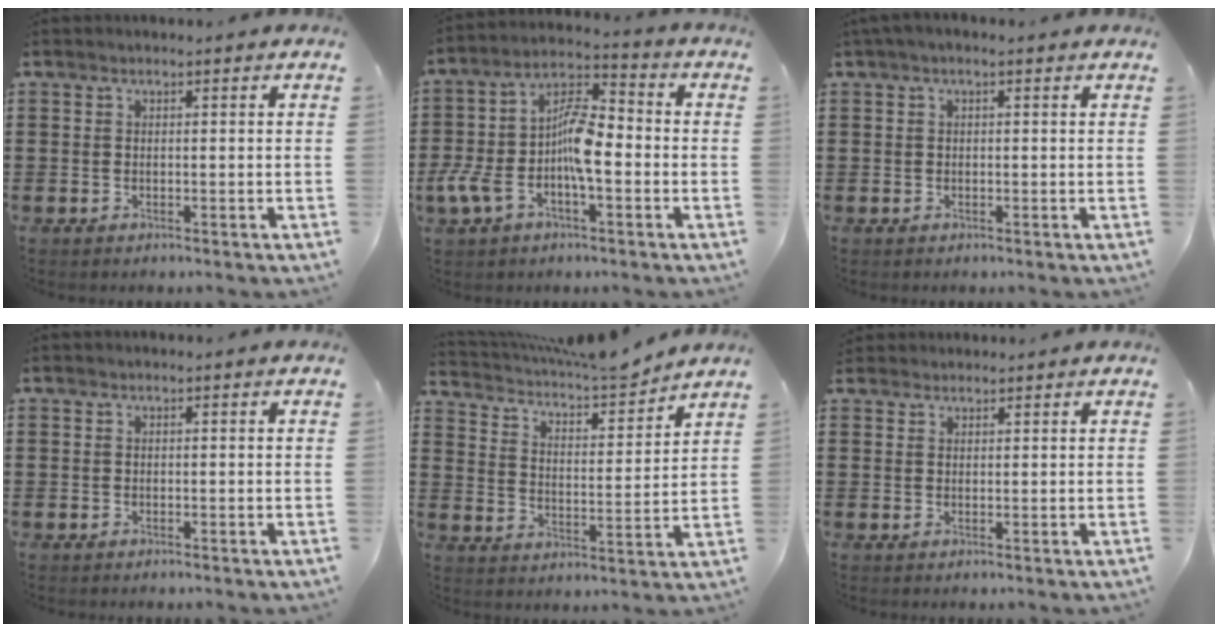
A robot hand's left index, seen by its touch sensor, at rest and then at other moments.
{"total": 11.0, "force": [-2.8, 4.9, 9.4], "torque": [-0.201, 0.004, -0.055]}
{"total": 1.0, "force": [0.0, 0.7, 0.7], "torque": [-0.015, 0.005, -0.001]}
{"total": 0.0}
{"total": 5.3, "force": [5.0, 0.6, 1.7], "torque": [-0.059, -0.033, 0.080]}
{"total": 1.6, "force": [1.5, 0.6, -0.1], "torque": [-0.003, 0.003, 0.031]}